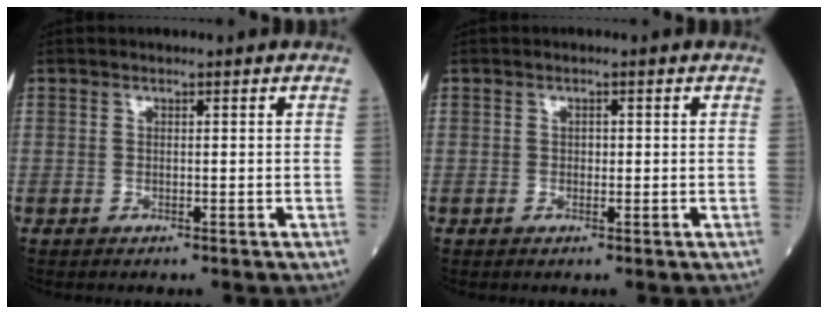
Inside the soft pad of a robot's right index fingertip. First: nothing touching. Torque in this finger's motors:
{"motor_torque": [0.24, 0.04, 0.06, 0.02]}